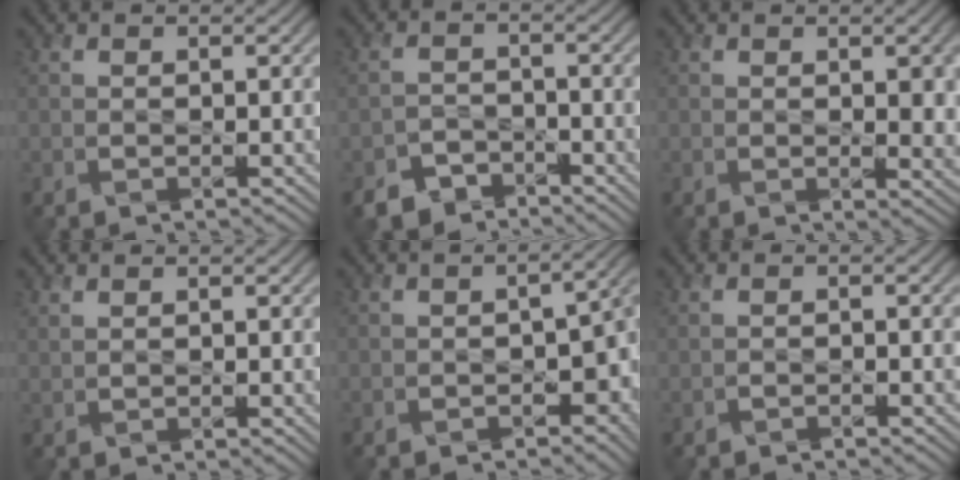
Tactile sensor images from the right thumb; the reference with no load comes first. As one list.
[{"total": 4.6, "force": [-3.8, 2.3, 0.8], "torque": [-0.012, -0.009, -0.072]}, {"total": 4.1, "force": [0.7, 1.7, 3.7], "torque": [-0.054, -0.006, 0.018]}, {"total": 1.2, "force": [0.9, 0.3, 0.7], "torque": [-0.019, -0.004, 0.023]}, {"total": 7.1, "force": [-2.1, 4.0, 5.5], "torque": [-0.073, -0.023, -0.022]}, {"total": 0.7, "force": [-0.6, 0.2, 0.2], "torque": [-0.008, -0.001, -0.012]}]